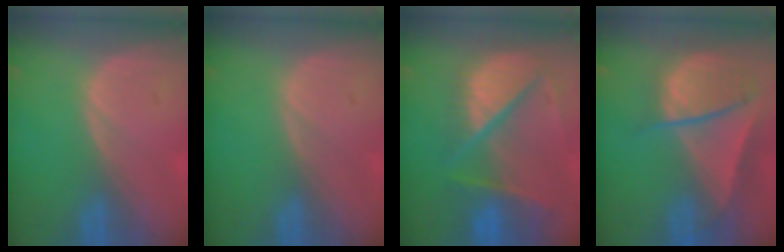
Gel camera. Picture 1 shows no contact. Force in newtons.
{"total": 0.0}
{"total": 11.4, "press": 9.4, "slide": 6.4}
{"total": 9.4, "press": 8.1, "slide": 4.8}